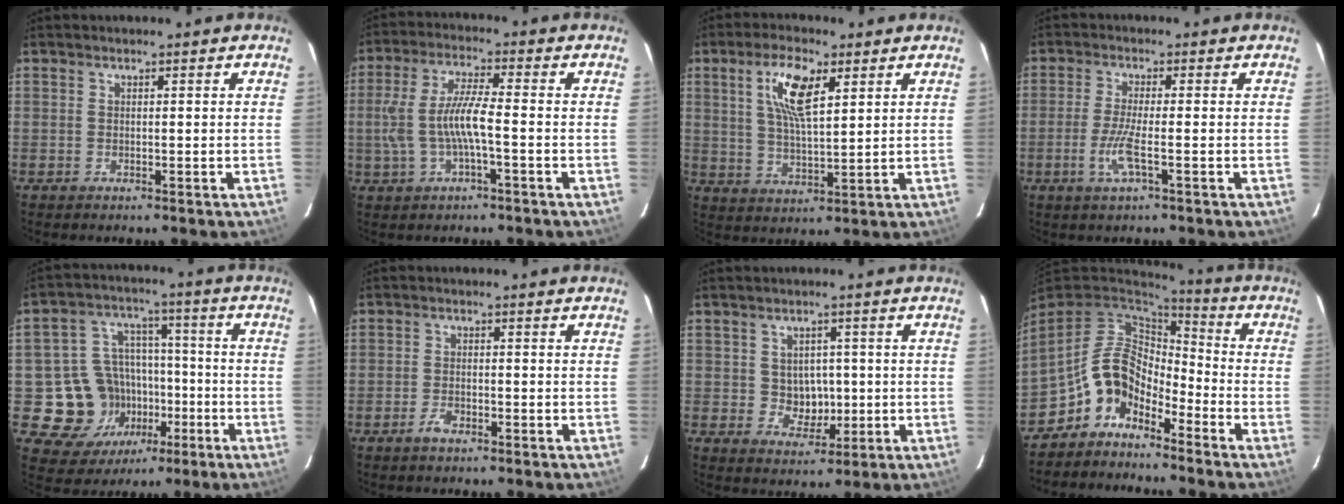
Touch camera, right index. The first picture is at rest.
{"total": 8.8, "force": [-1.6, 1.6, 8.5], "torque": [-0.180, 0.004, -0.025]}
{"total": 9.0, "force": [3.8, 3.0, 7.6], "torque": [-0.147, 0.008, 0.073]}
{"total": 4.6, "force": [-1.8, -0.1, 4.3], "torque": [-0.095, -0.006, -0.038]}
{"total": 13.9, "force": [-4.4, 12.5, 4.1], "torque": [-0.094, 0.045, -0.043]}
{"total": 2.4, "force": [-1.7, 0.9, 1.4], "torque": [-0.036, 0.001, -0.035]}
{"total": 4.6, "force": [0.1, 4.3, 1.7], "torque": [-0.032, 0.007, 0.014]}
{"total": 9.4, "force": [-6.1, 5.8, 4.3], "torque": [-0.092, 0.036, -0.124]}